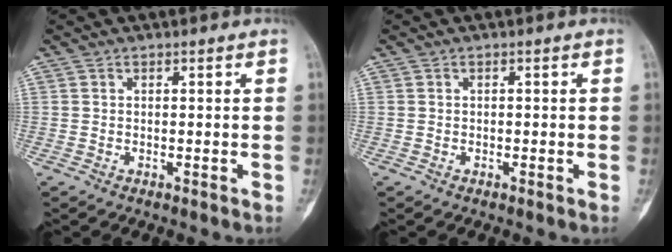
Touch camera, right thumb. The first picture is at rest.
{"total": 0.0}